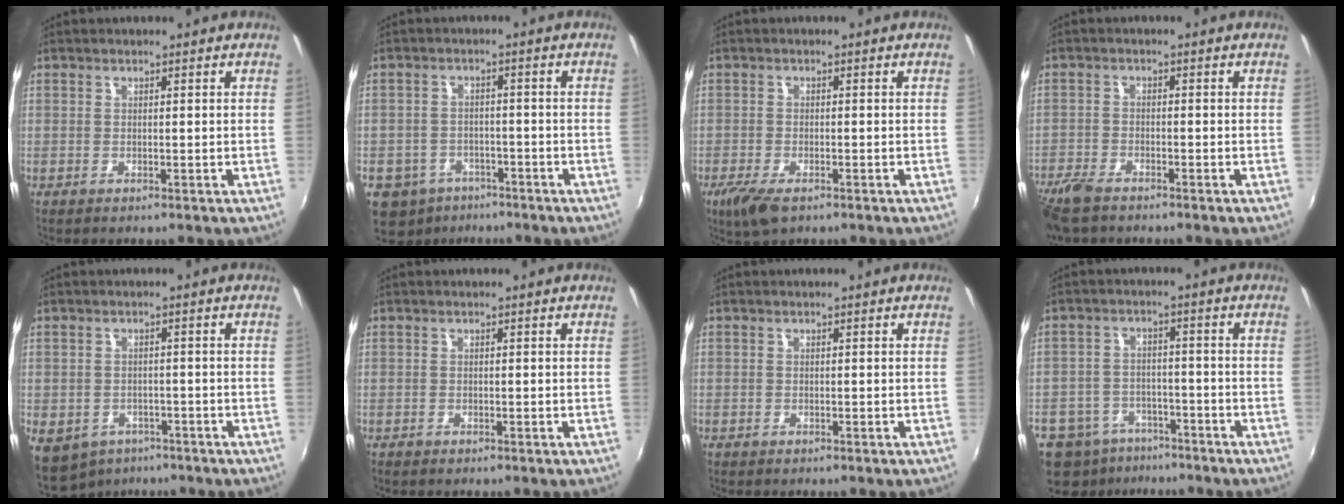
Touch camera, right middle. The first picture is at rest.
{"total": 10.3, "force": [-6.5, 7.3, 3.5], "torque": [-0.105, -0.002, -0.094]}
{"total": 5.7, "force": [-3.7, 2.1, 3.8], "torque": [-0.092, -0.021, -0.067]}
{"total": 7.2, "force": [-5.8, 2.3, 3.6], "torque": [-0.101, -0.026, -0.116]}
{"total": 9.2, "force": [-5.8, 6.2, 3.4], "torque": [-0.092, -0.022, -0.079]}
{"total": 0.6, "force": [-0.6, 0.2, 0.1], "torque": [-0.004, -0.003, -0.014]}
{"total": 0.7, "force": [-0.6, 0.4, 0.0], "torque": [-0.002, 0.000, -0.012]}
{"total": 11.2, "force": [-7.8, 6.8, 4.0], "torque": [-0.118, -0.001, -0.121]}